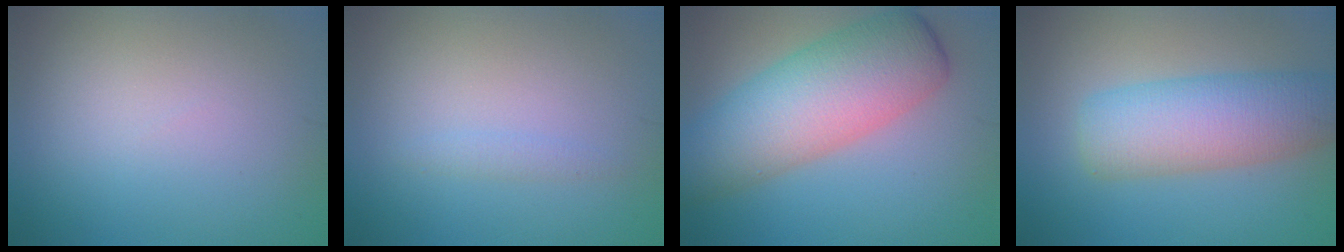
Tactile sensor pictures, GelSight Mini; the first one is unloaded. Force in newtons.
{"total": 0.8, "press": 0.8, "slide": 0.1}
{"total": 8.9, "press": 8.9, "slide": 0.4}
{"total": 6.9, "press": 6.9, "slide": 0.2}